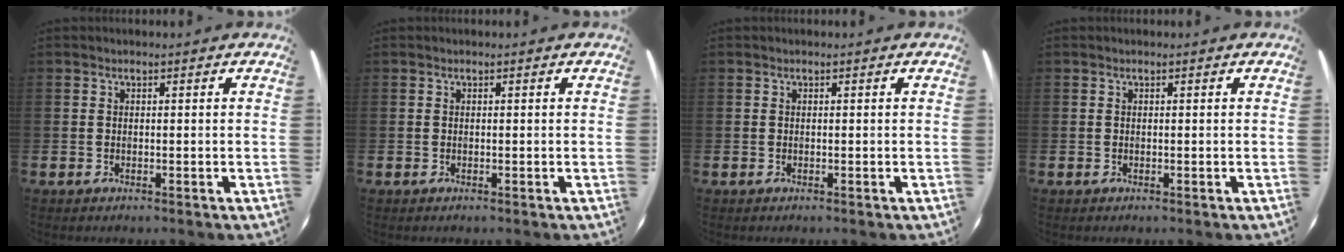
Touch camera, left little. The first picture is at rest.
{"total": 0.0}
{"total": 0.0}
{"total": 0.0}